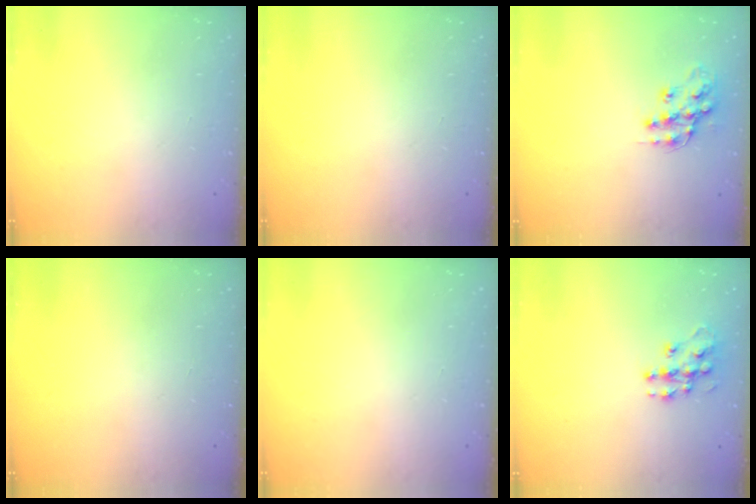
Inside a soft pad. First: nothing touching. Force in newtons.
{"total": 0.0}
{"total": 12.8, "press": 12.8, "slide": 0.9}
{"total": 0.0}
{"total": 0.0}
{"total": 10.6, "press": 10.6, "slide": 0.6}